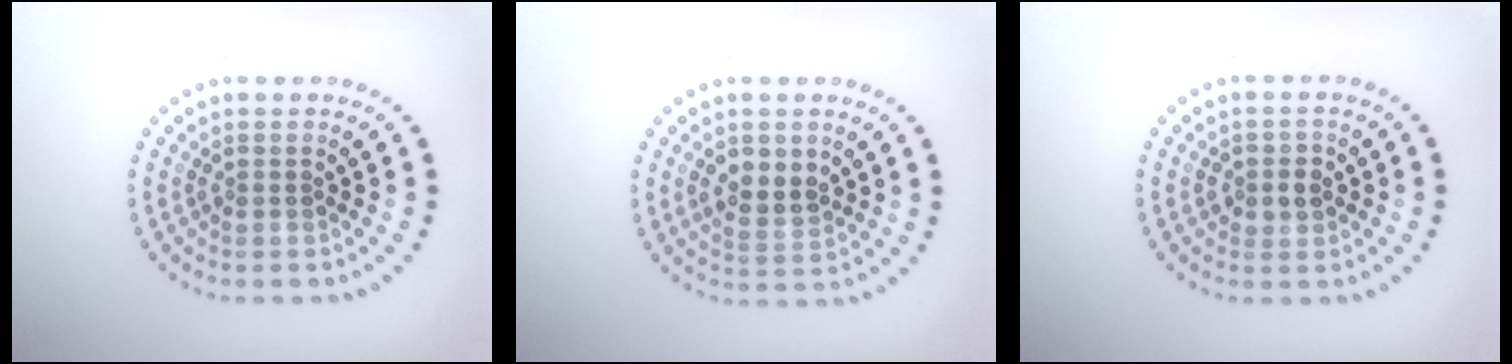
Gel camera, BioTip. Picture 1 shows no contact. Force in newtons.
{"total": 2.9, "press": 2.9, "slide": 0.7}
{"total": 1.8, "press": 1.7, "slide": 0.7}